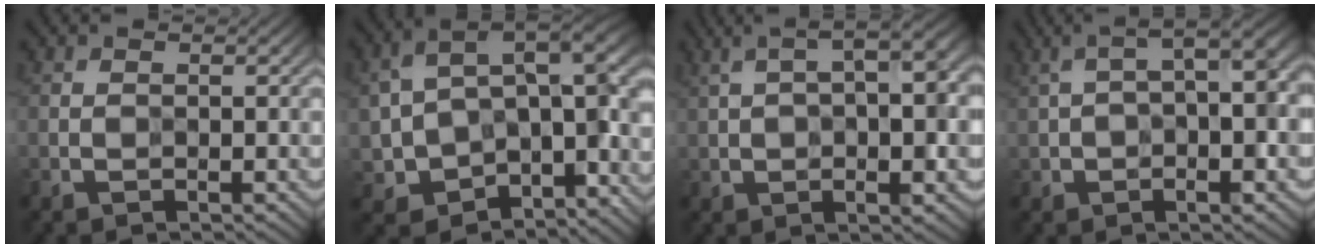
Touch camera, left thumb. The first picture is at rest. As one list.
[{"total": 14.7, "force": [-2.5, 10.8, 9.6], "torque": [-0.176, -0.047, 0.009]}, {"total": 11.7, "force": [1.2, 3.8, 11.0], "torque": [-0.194, 0.004, 0.029]}, {"total": 10.4, "force": [0.9, 3.5, 9.8], "torque": [-0.181, 0.006, 0.019]}]